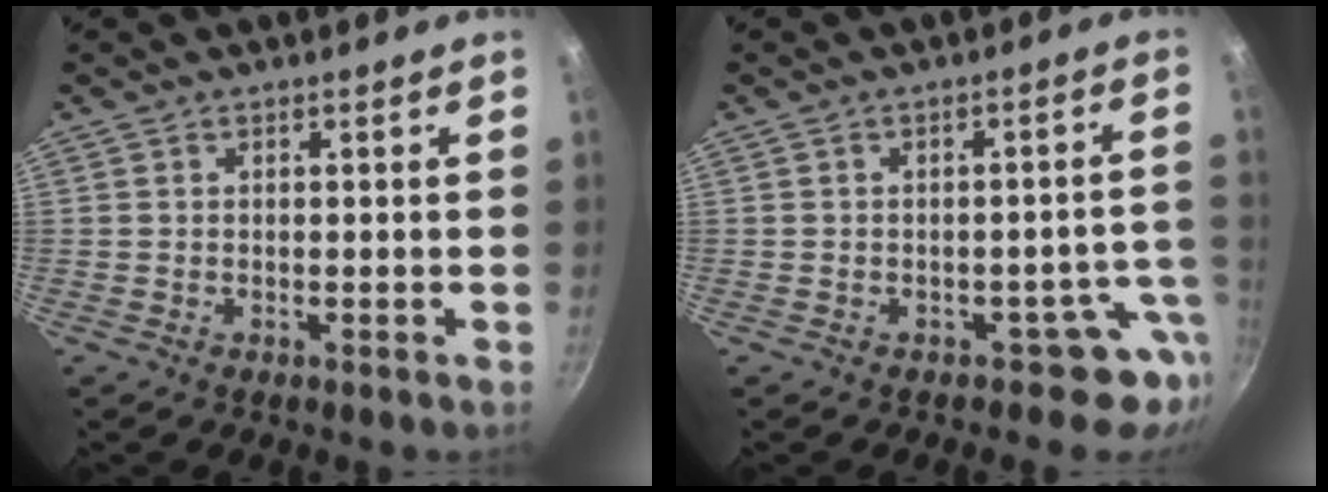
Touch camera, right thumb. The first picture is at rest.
{"total": 6.1, "force": [-3.2, 4.4, 2.7], "torque": [0.040, 0.043, -0.032]}